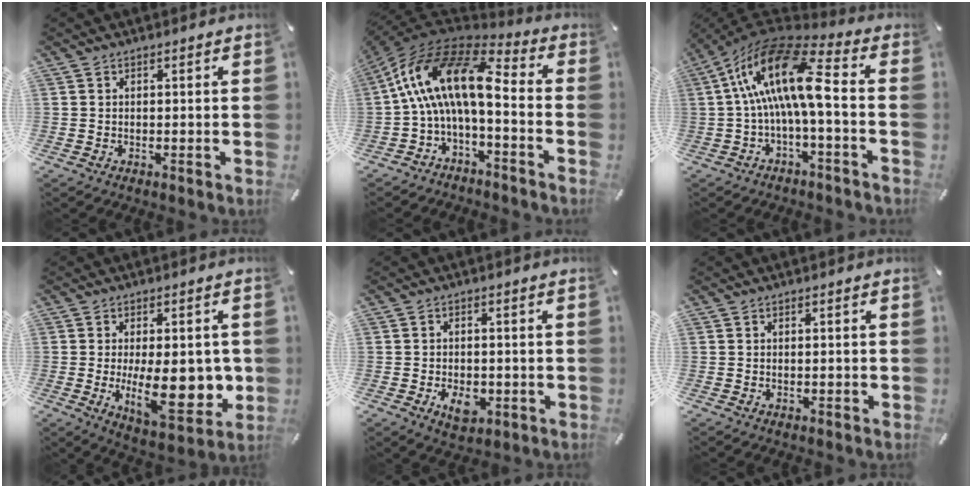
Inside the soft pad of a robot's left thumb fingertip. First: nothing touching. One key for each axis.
{"total": 16.3, "fx": 0.7, "fy": 7.7, "fz": 14.4, "tx": -0.302, "ty": -0.005, "tz": 0.006}
{"total": 18.1, "fx": -0.3, "fy": 7.0, "fz": 16.7, "tx": -0.311, "ty": 0.015, "tz": -0.006}
{"total": 17.1, "fx": -0.9, "fy": 7.7, "fz": 15.3, "tx": -0.221, "ty": -0.025, "tz": -0.007}
{"total": 5.9, "fx": -1.7, "fy": 4.0, "fz": 4.0, "tx": -0.066, "ty": -0.003, "tz": -0.032}
{"total": 0.0}